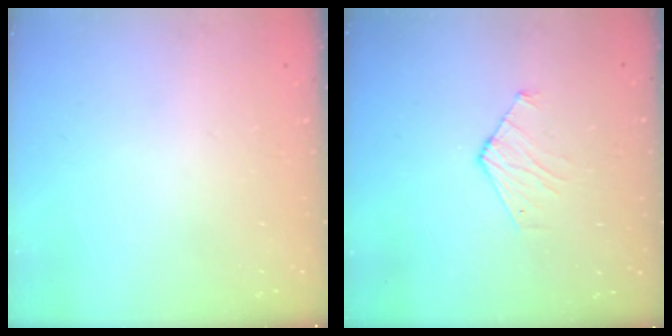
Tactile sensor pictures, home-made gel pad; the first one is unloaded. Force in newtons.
{"total": 4.7, "press": 4.7, "slide": 0.5}